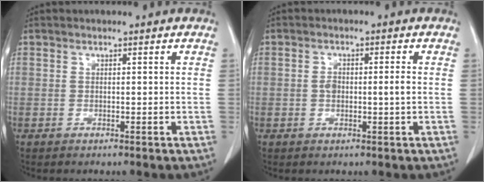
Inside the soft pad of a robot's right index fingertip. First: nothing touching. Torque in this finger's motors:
{"motor_torque": [0.48, 0.02, 0.00, 0.05]}